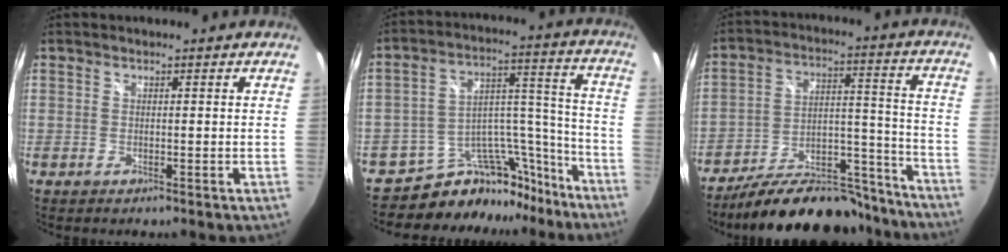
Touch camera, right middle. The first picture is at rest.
{"total": 15.3, "force": [-13.5, 7.0, 2.2], "torque": [-0.026, 0.083, -0.201]}
{"total": 22.0, "force": [-18.8, 7.4, 8.9], "torque": [-0.142, 0.034, -0.252]}